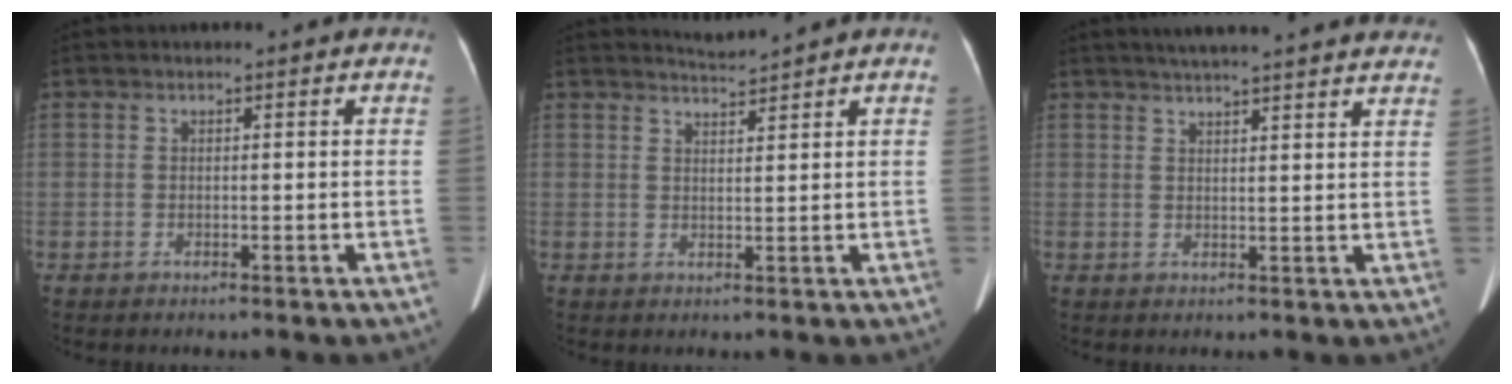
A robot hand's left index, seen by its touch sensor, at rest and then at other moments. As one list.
[{"total": 2.3, "force": [2.1, -1.0, -0.4], "torque": [-0.003, -0.006, 0.046]}, {"total": 18.5, "force": [16.8, 1.0, 7.8], "torque": [-0.116, 0.015, 0.205]}]